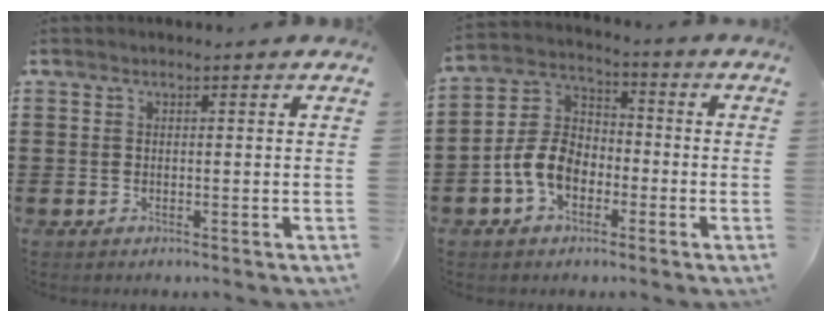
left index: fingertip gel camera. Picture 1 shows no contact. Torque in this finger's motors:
{"motor_torque": [1.56, 0.58, 0.38, 0.14]}